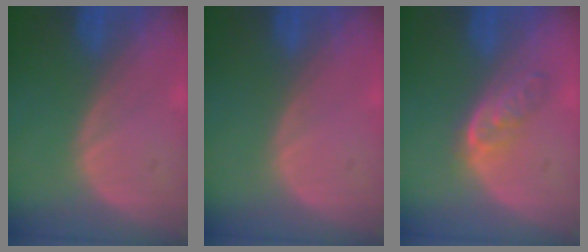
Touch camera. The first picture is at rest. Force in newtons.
{"total": 0.0}
{"total": 4.9, "press": 4.3, "slide": 2.2}